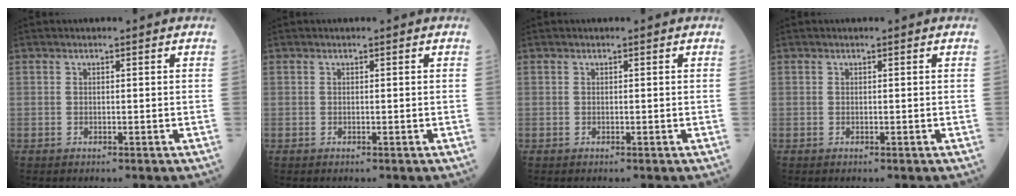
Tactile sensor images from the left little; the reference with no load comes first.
{"total": 0.0}
{"total": 0.0}
{"total": 0.0}